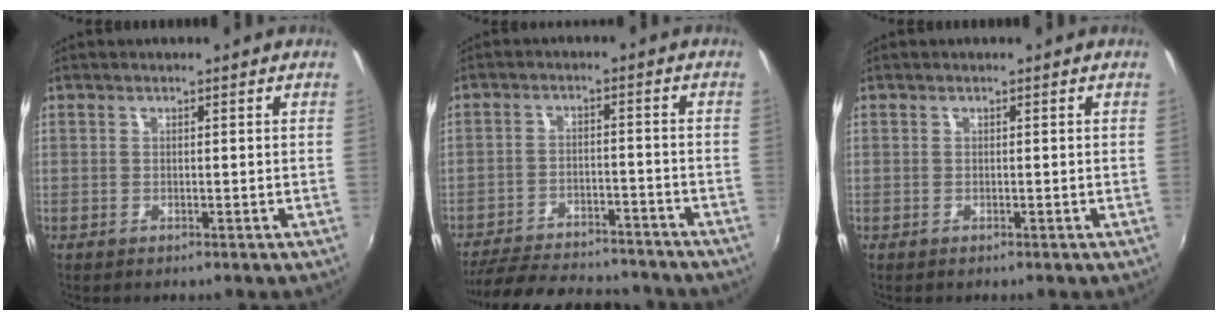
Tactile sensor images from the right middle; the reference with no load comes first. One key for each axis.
{"total": 19.6, "fx": -17.2, "fy": 5.3, "fz": 7.8, "tx": -0.166, "ty": -0.004, "tz": -0.237}
{"total": 0.0}